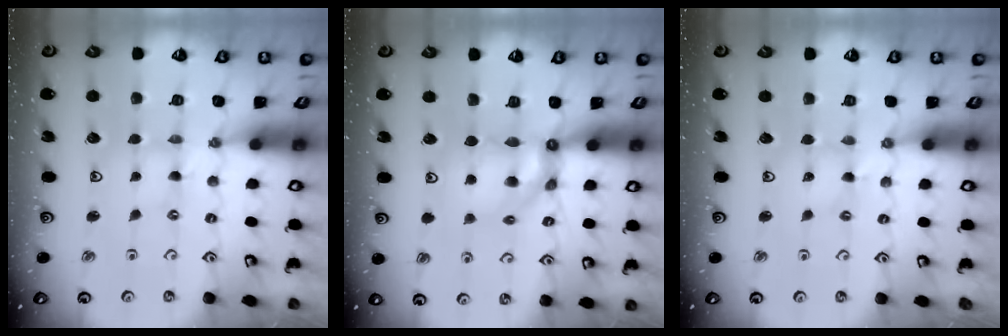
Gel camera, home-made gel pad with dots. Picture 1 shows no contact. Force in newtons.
{"total": 8.4, "press": 8.3, "slide": 0.9}
{"total": 2.6, "press": 2.6, "slide": 0.3}